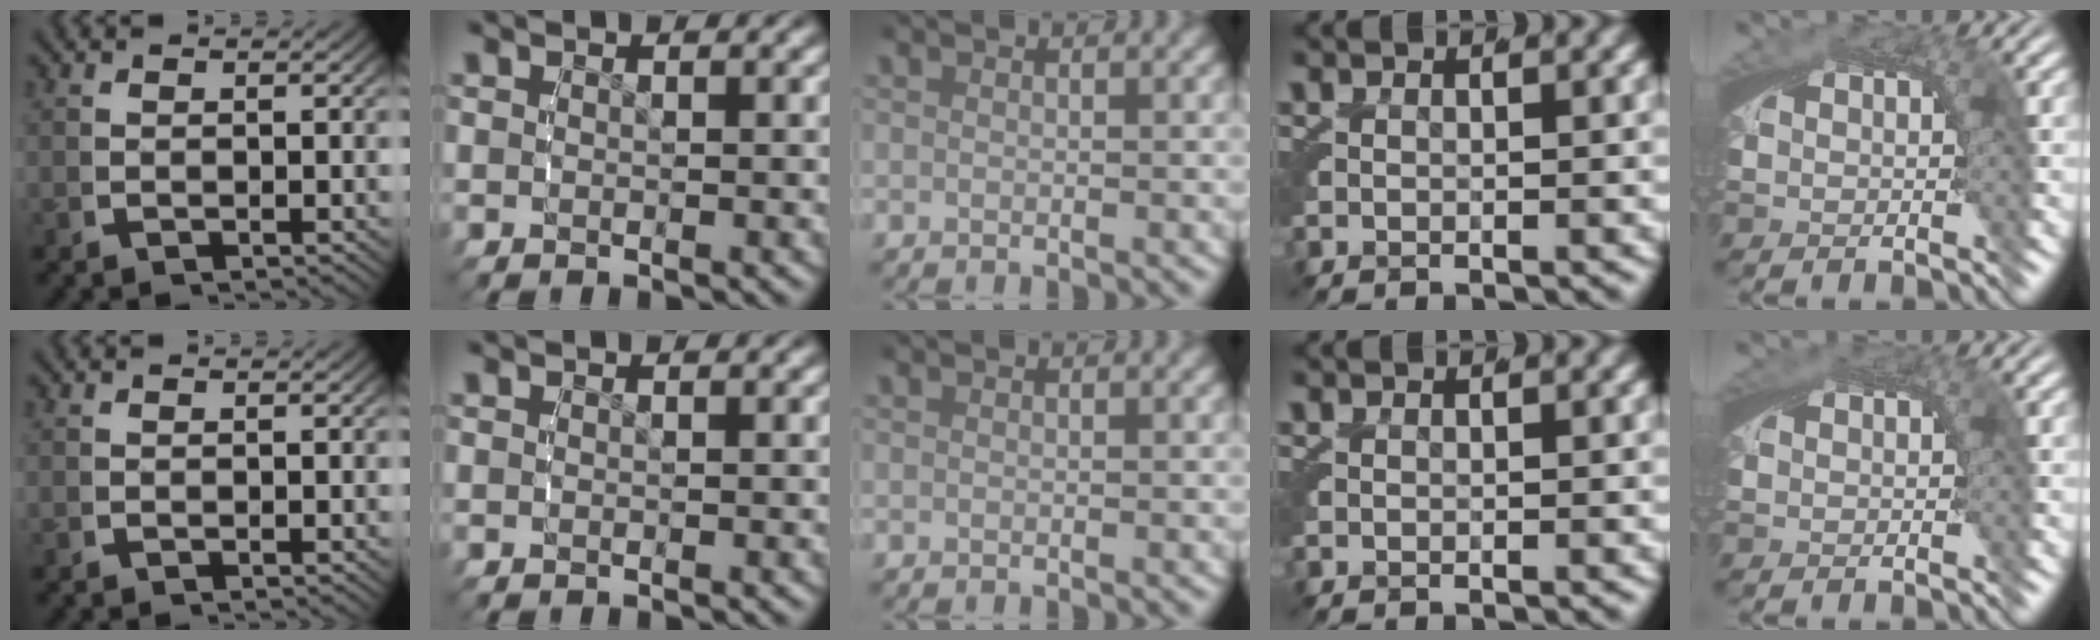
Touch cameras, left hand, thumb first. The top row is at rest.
{"little": {"total": 0.6, "force": [0.2, 0.1, 0.5], "torque": [-0.008, 0.002, 0.005]}}